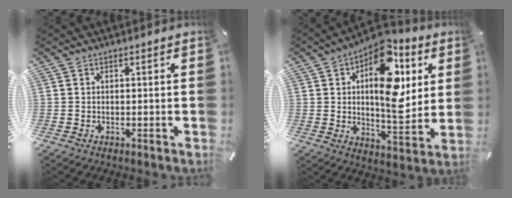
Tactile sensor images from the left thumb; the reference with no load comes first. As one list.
[{"total": 18.9, "force": [5.6, 10.0, 15.1], "torque": [-0.219, -0.032, 0.090]}]